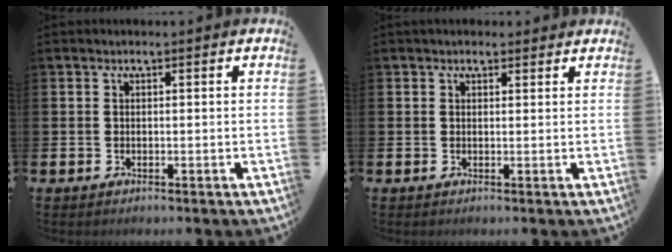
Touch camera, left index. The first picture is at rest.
{"total": 1.3, "force": [1.0, 0.6, 0.4], "torque": [0.000, 0.005, 0.016]}